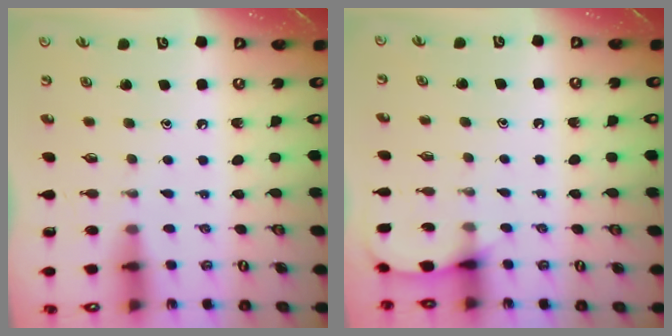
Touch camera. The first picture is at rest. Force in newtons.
{"total": 5.7, "press": 5.7, "slide": 0.4}